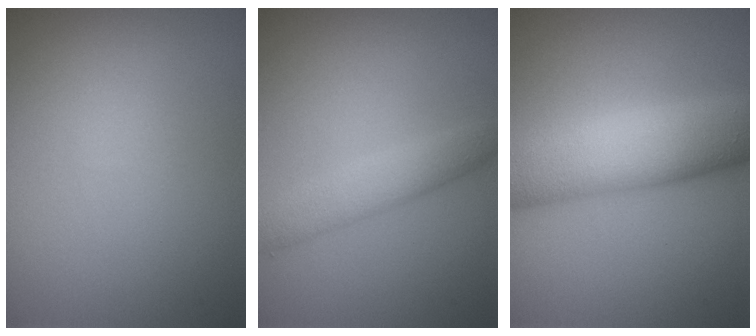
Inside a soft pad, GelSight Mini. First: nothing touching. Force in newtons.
{"total": 3.2, "press": 3.2, "slide": 0.1}
{"total": 10.0, "press": 10.0, "slide": 0.3}